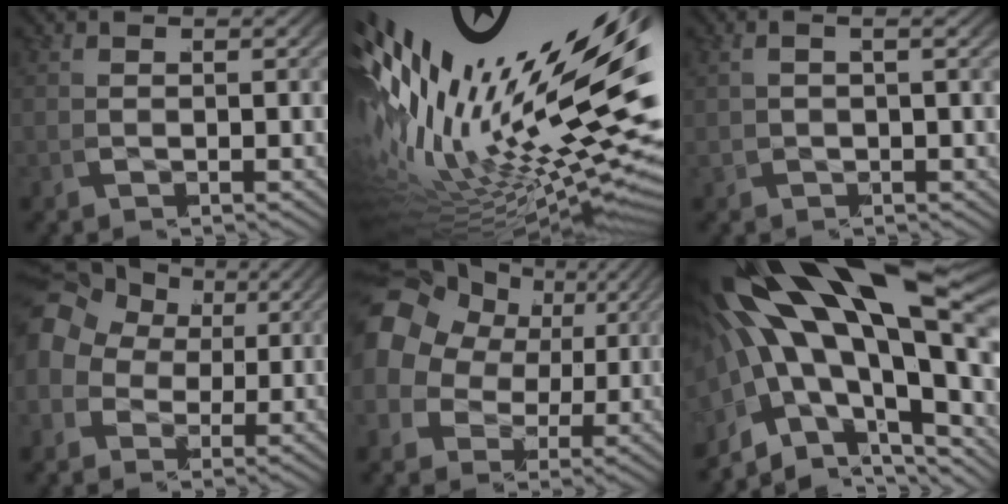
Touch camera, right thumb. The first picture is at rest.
{"total": 19.1, "force": [0.4, 11.3, 15.3], "torque": [-0.266, -0.025, 0.019]}
{"total": 1.1, "force": [0.2, -0.1, 1.1], "torque": [-0.010, 0.010, 0.007]}
{"total": 6.2, "force": [2.2, 5.4, 2.3], "torque": [-0.066, 0.006, 0.028]}
{"total": 10.1, "force": [3.0, 8.5, 4.6], "torque": [-0.117, -0.003, 0.041]}
{"total": 17.3, "force": [-0.2, 10.9, 13.4], "torque": [-0.269, -0.033, 0.008]}